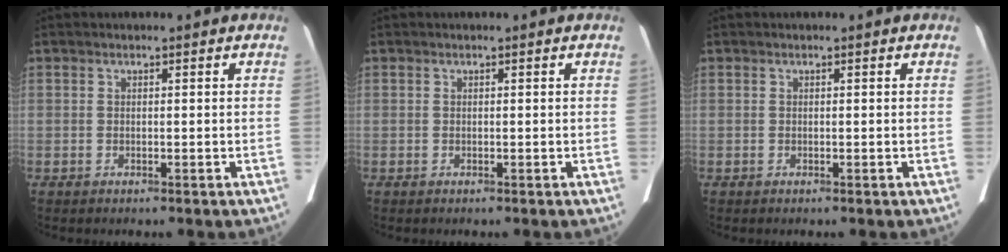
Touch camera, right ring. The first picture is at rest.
{"total": 0.0}
{"total": 0.0}